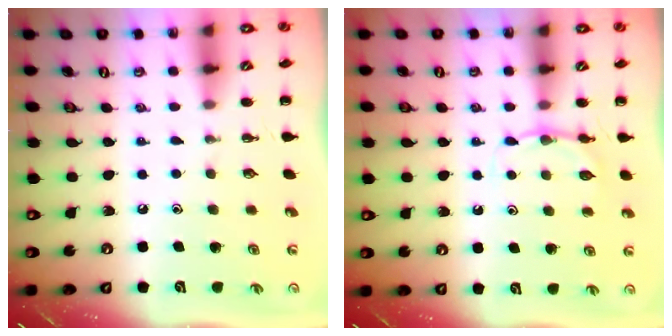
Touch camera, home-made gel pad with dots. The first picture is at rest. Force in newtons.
{"total": 5.9, "press": 5.7, "slide": 1.7}